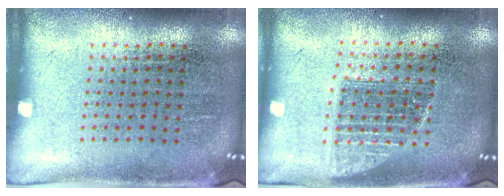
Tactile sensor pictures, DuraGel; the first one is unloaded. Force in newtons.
{"total": 1.3, "press": 1.1, "slide": 0.7}